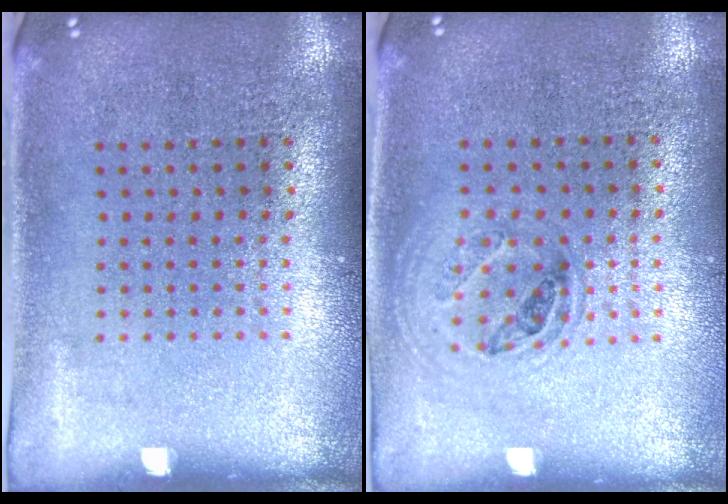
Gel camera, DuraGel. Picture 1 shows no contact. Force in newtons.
{"total": 1.1, "press": 1.0, "slide": 0.4}